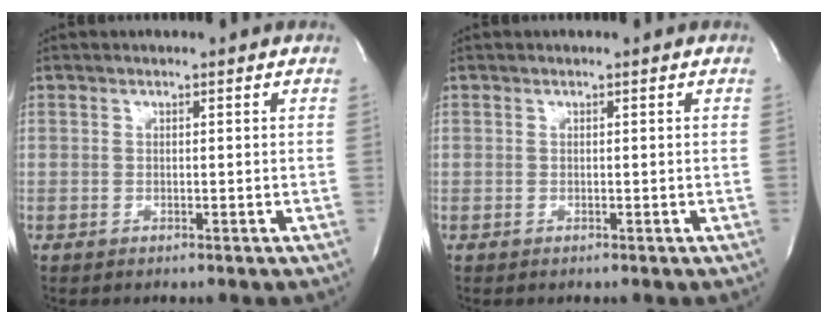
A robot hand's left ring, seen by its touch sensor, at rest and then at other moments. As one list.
[{"total": 0.0}]